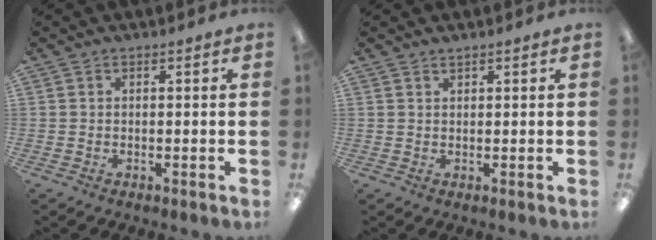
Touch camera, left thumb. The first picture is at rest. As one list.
[{"total": 1.0, "force": [0.9, 0.2, 0.2], "torque": [-0.005, -0.001, 0.018]}]